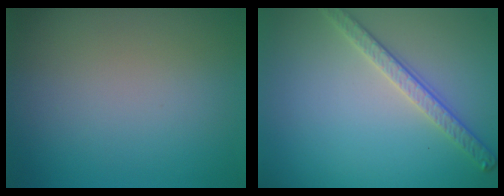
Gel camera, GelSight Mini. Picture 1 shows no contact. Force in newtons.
{"total": 2.8, "press": 2.7, "slide": 0.8}